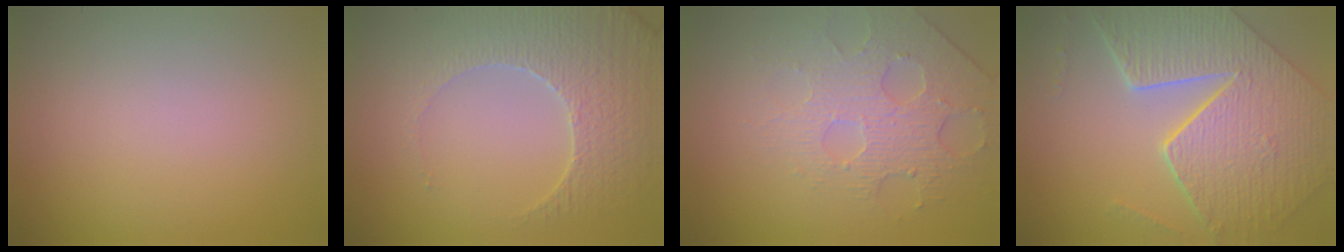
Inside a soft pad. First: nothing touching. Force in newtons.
{"total": 4.5, "press": 4.4, "slide": 0.8}
{"total": 4.0, "press": 3.8, "slide": 1.2}
{"total": 9.2, "press": 6.6, "slide": 6.4}